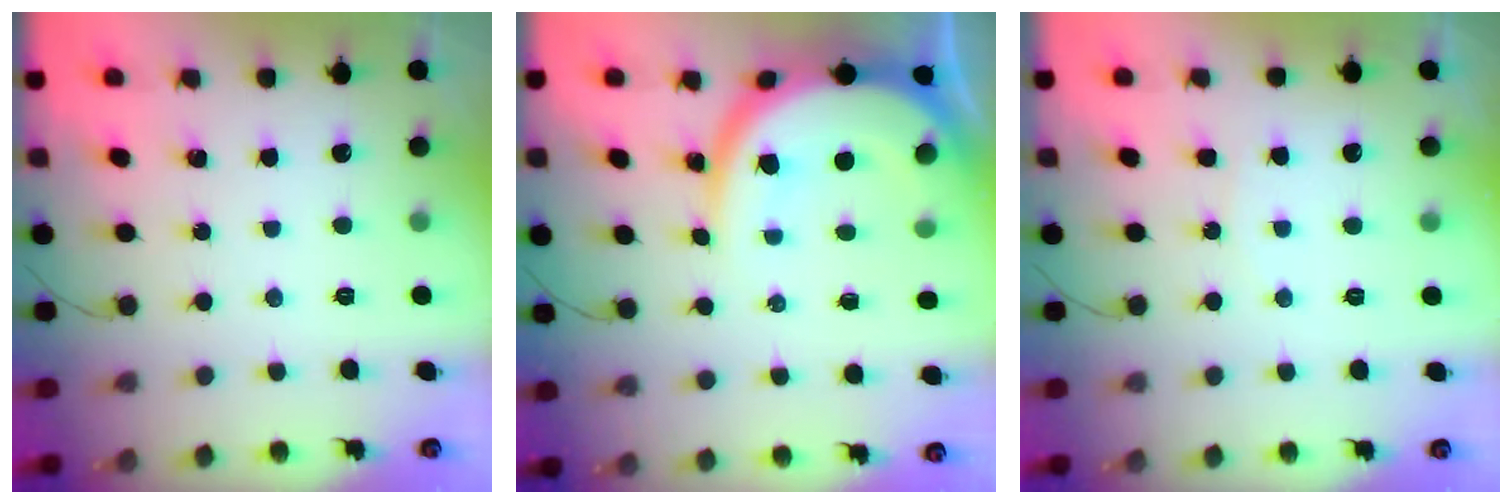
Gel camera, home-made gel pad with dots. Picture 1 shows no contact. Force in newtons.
{"total": 13.6, "press": 13.6, "slide": 1.1}
{"total": 3.3, "press": 3.3, "slide": 0.3}